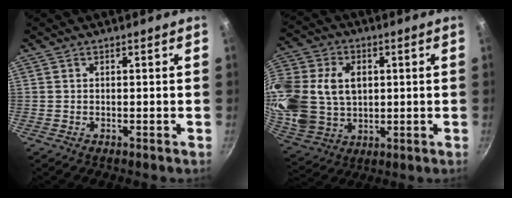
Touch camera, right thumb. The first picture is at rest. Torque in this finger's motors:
{"motor_torque": [2.43, 2.57, 1.32, 0.44, 0.24]}